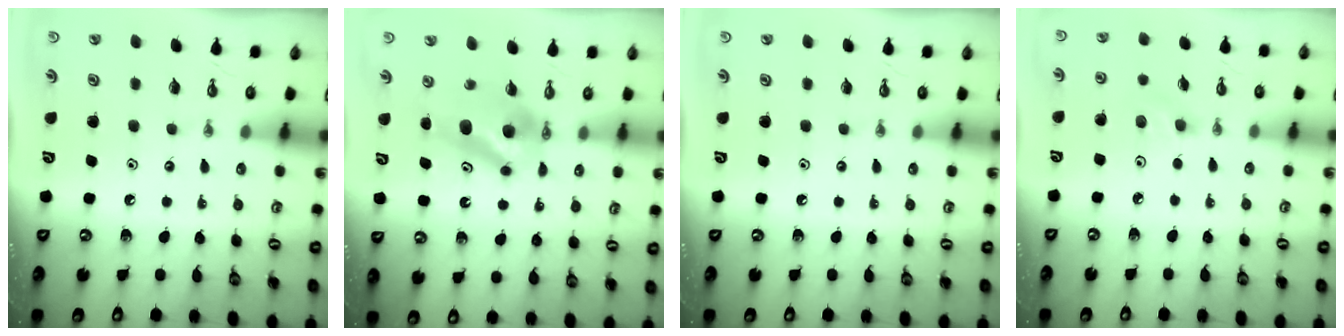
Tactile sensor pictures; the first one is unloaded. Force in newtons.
{"total": 6.5, "press": 6.4, "slide": 0.8}
{"total": 0.0}
{"total": 2.6, "press": 2.5, "slide": 0.8}